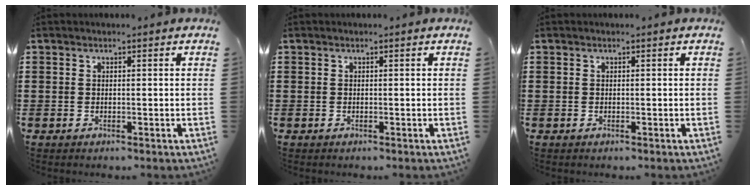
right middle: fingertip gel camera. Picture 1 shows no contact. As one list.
[{"total": 0.0}, {"total": 0.0}]